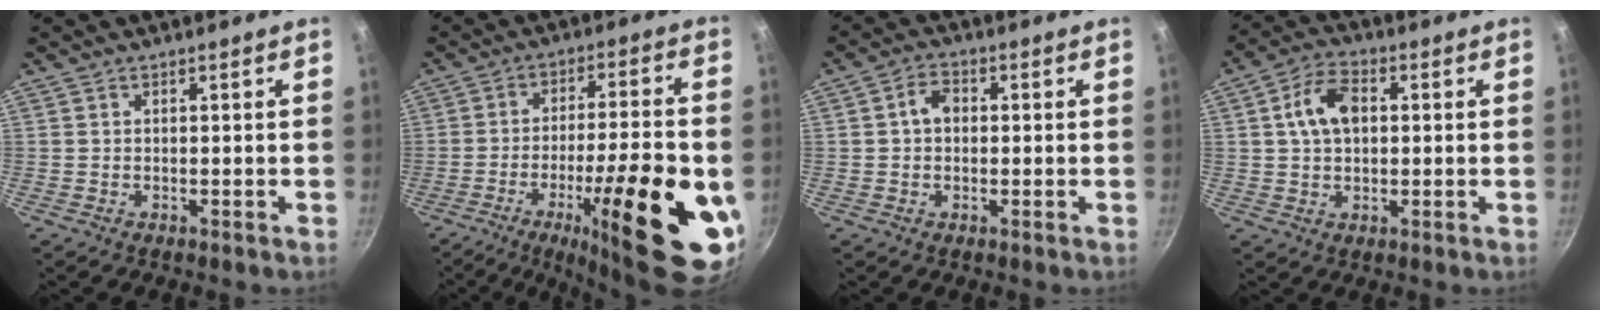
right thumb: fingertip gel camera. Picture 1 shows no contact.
{"total": 24.3, "force": [-8.0, 5.9, 22.2], "torque": [-0.301, 0.020, -0.114]}
{"total": 4.2, "force": [0.3, 3.2, 2.7], "torque": [-0.029, 0.012, -0.002]}
{"total": 6.2, "force": [0.7, 4.3, 4.4], "torque": [-0.066, 0.017, 0.005]}